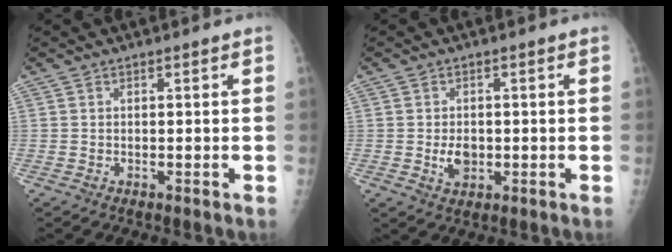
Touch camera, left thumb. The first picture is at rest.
{"total": 3.6, "force": [-0.5, 2.7, 2.4], "torque": [-0.032, -0.001, -0.003]}